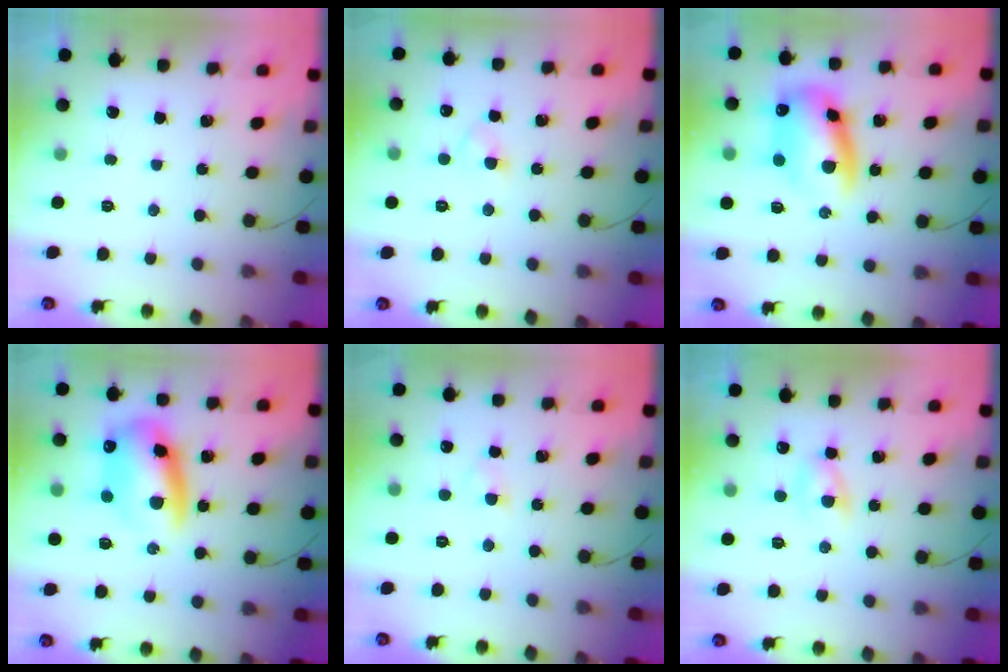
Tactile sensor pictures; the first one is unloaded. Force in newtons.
{"total": 2.3, "press": 2.1, "slide": 1.0}
{"total": 12.6, "press": 12.3, "slide": 2.9}
{"total": 13.5, "press": 13.2, "slide": 3.0}
{"total": 2.1, "press": 1.9, "slide": 0.9}
{"total": 2.5, "press": 2.2, "slide": 1.1}